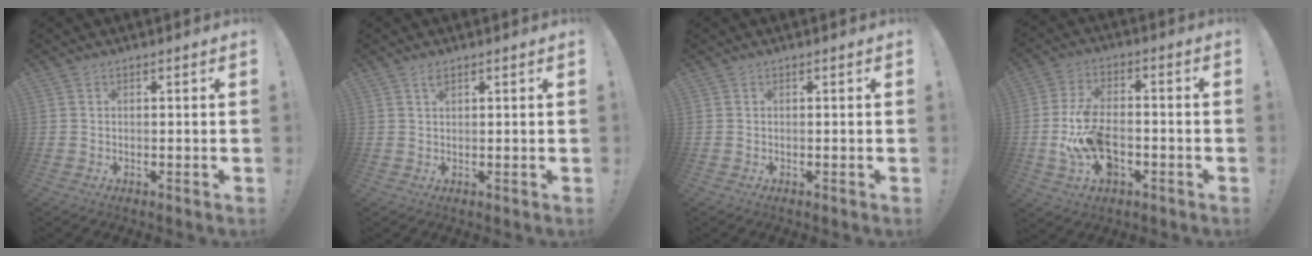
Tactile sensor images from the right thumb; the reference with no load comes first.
{"total": 1.6, "force": [1.3, 0.4, 1.0], "torque": [-0.007, -0.009, 0.021]}
{"total": 0.0}
{"total": 14.5, "force": [-3.9, 9.1, 10.6], "torque": [-0.200, 0.016, -0.067]}